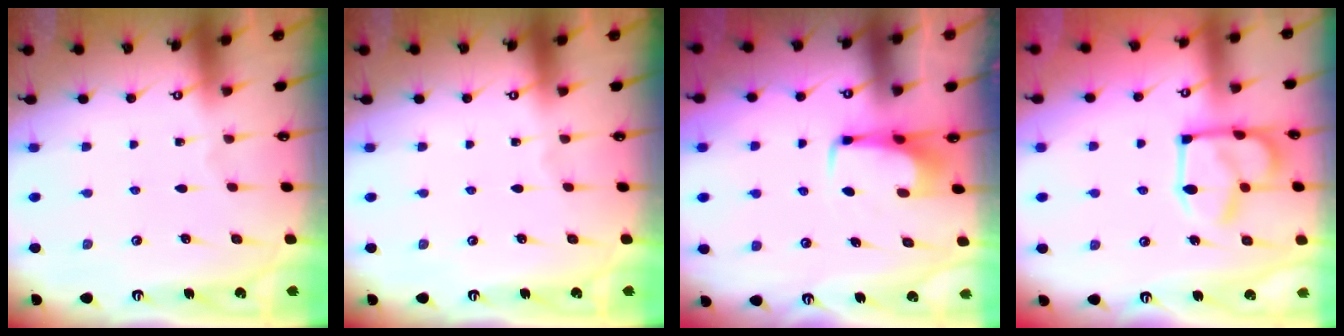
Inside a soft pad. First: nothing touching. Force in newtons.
{"total": 0.0}
{"total": 3.4, "press": 3.4, "slide": 0.3}
{"total": 11.9, "press": 11.8, "slide": 0.7}